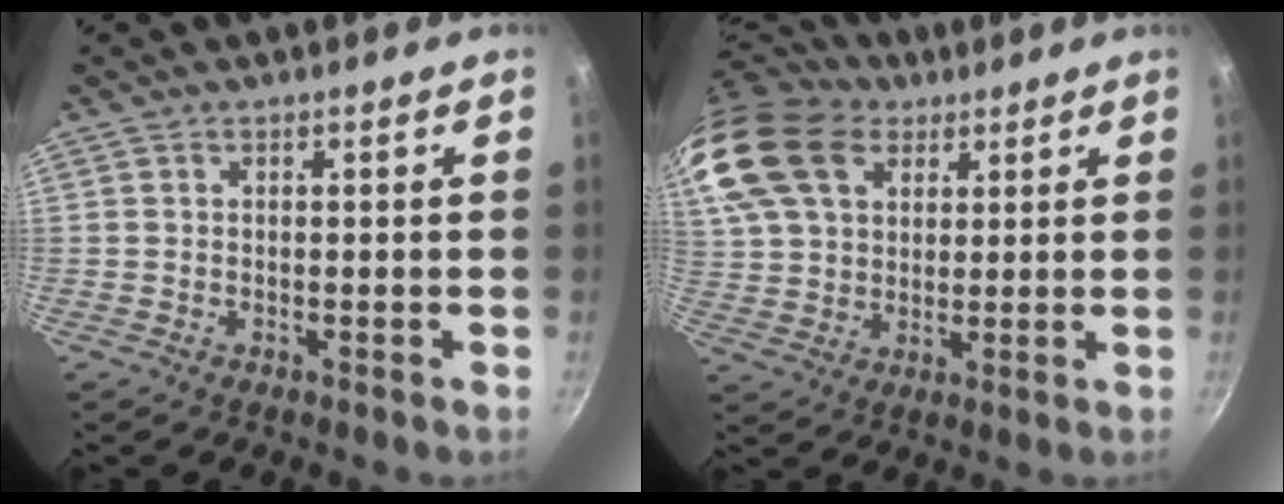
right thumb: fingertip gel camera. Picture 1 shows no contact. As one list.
[{"total": 20.8, "force": [10.9, 14.0, 10.8], "torque": [-0.229, 0.008, 0.204]}]